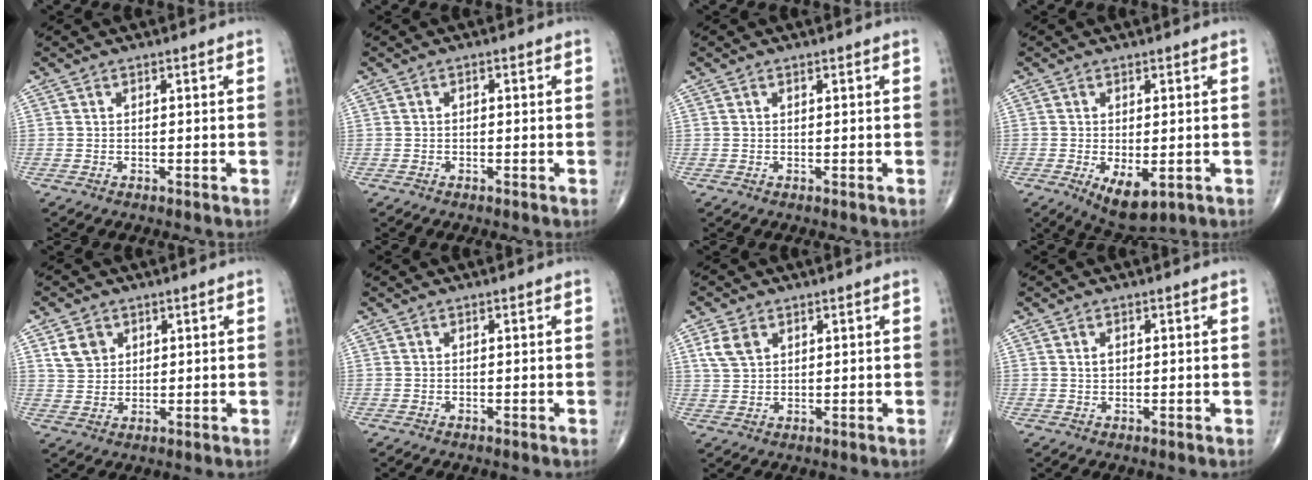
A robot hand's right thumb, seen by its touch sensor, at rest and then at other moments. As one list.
[{"total": 0.6, "force": [0.0, 0.4, 0.4], "torque": [-0.004, 0.002, -0.003]}, {"total": 0.0}, {"total": 6.9, "force": [-2.0, 3.4, 5.6], "torque": [-0.087, -0.014, -0.020]}, {"total": 4.9, "force": [2.3, 3.9, 2.0], "torque": [-0.022, -0.011, 0.047]}, {"total": 0.0}, {"total": 4.6, "force": [2.1, 3.1, 2.8], "torque": [-0.051, 0.001, 0.046]}, {"total": 1.4, "force": [0.4, 1.0, 0.9], "torque": [-0.011, -0.002, 0.008]}]